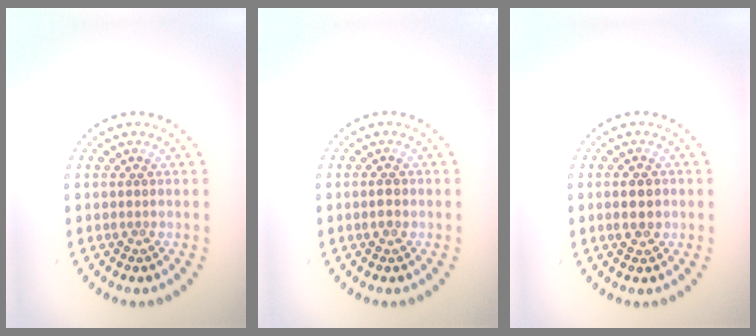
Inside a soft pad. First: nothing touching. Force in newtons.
{"total": 1.1, "press": 1.1, "slide": 0.1}
{"total": 2.6, "press": 2.6, "slide": 0.2}